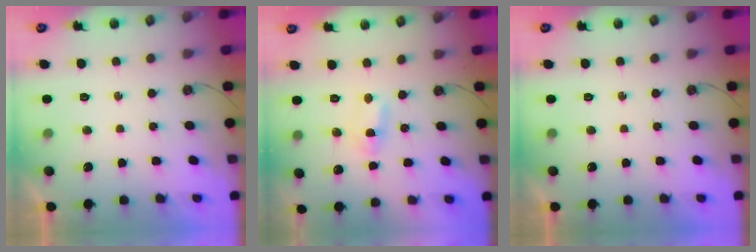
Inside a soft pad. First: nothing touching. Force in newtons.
{"total": 1.1, "press": 0.9, "slide": 0.6}
{"total": 0.0}